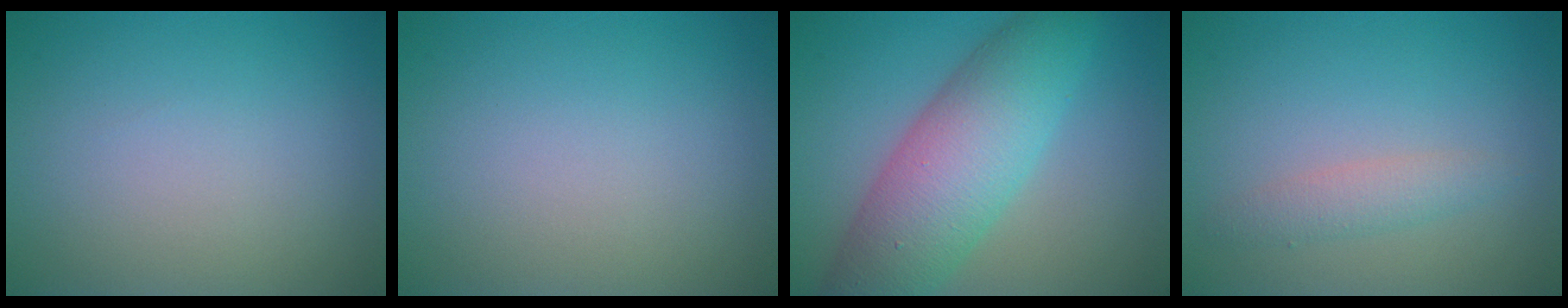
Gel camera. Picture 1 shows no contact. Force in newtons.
{"total": 0.0}
{"total": 8.9, "press": 8.9, "slide": 0.2}
{"total": 1.9, "press": 1.9, "slide": 0.1}